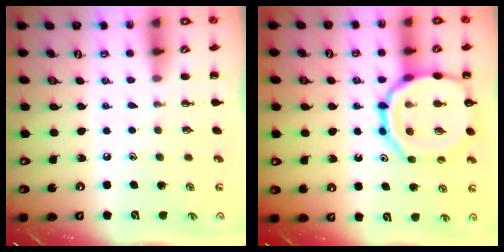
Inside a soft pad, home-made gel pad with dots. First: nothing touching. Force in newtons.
{"total": 17.4, "press": 17.3, "slide": 1.6}